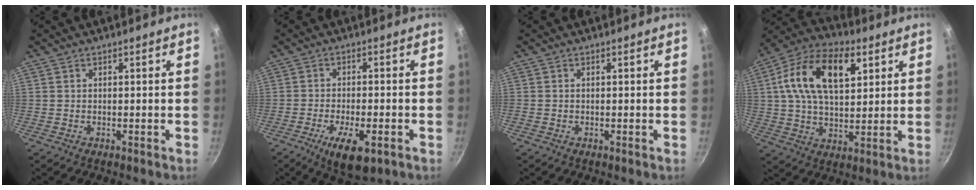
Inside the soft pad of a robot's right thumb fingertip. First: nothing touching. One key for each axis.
{"total": 9.2, "fx": -4.1, "fy": 3.4, "fz": 7.5, "tx": -0.121, "ty": 0.009, "tz": -0.063}
{"total": 0.0}
{"total": 18.0, "fx": 5.8, "fy": 10.2, "fz": 13.6, "tx": -0.224, "ty": 0.002, "tz": 0.088}